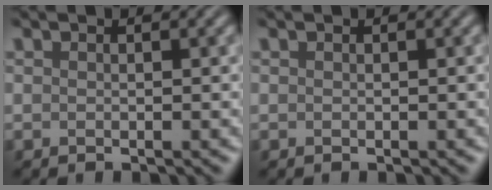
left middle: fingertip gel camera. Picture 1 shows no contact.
{"total": 0.0}